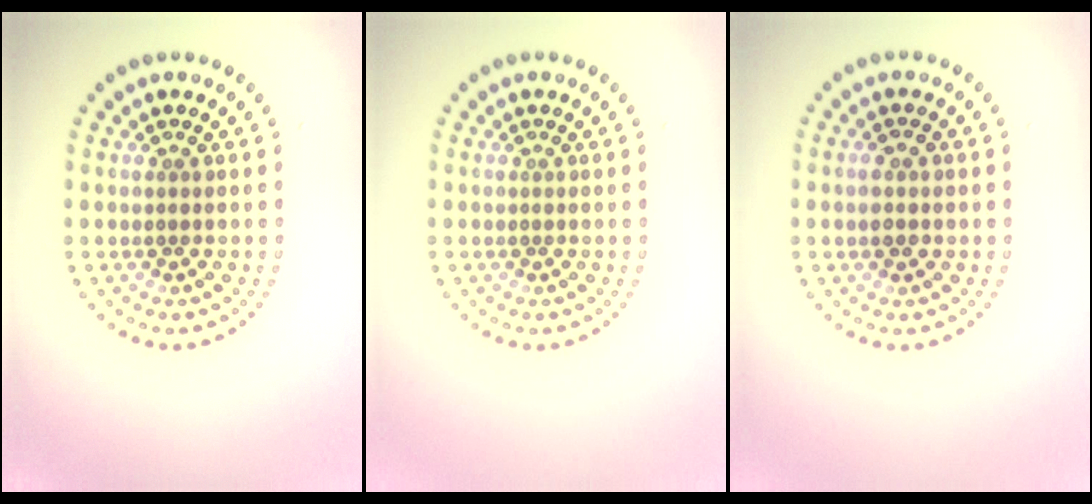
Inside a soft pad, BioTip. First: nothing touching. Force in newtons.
{"total": 0.0}
{"total": 1.8, "press": 1.8, "slide": 0.0}